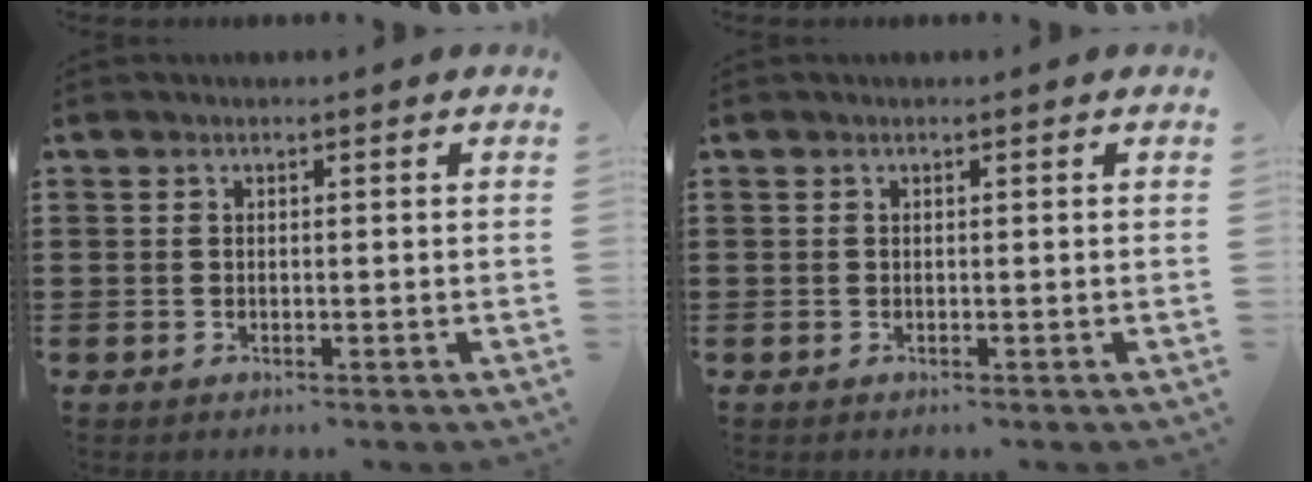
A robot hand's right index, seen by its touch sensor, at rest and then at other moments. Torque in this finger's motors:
{"motor_torque": [0.03, 0.03, 0.00, 0.00]}